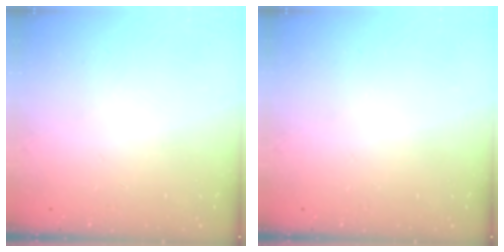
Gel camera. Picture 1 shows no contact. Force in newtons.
{"total": 0.0}